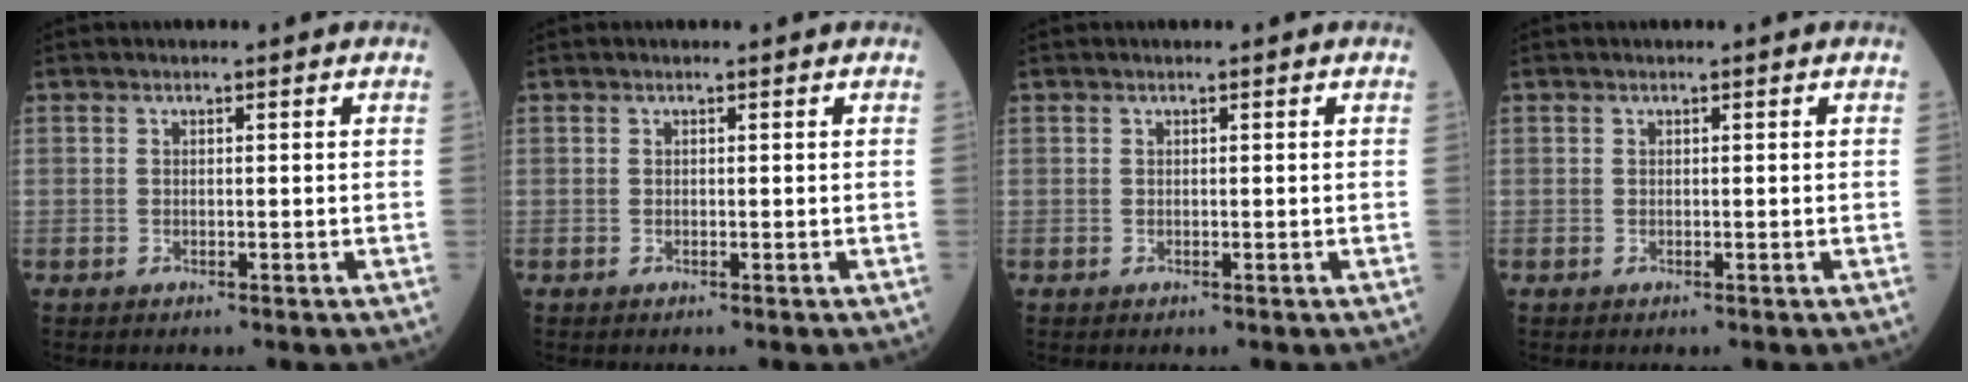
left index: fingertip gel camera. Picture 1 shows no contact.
{"total": 0.0}
{"total": 0.0}
{"total": 0.0}